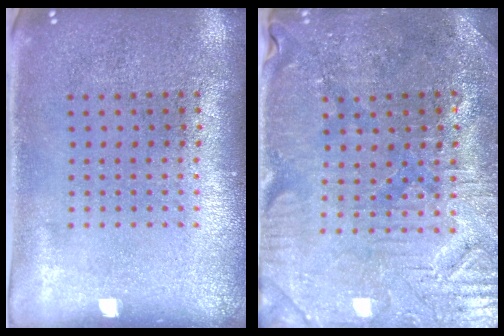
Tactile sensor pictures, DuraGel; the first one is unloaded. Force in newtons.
{"total": 1.7, "press": 1.6, "slide": 0.5}